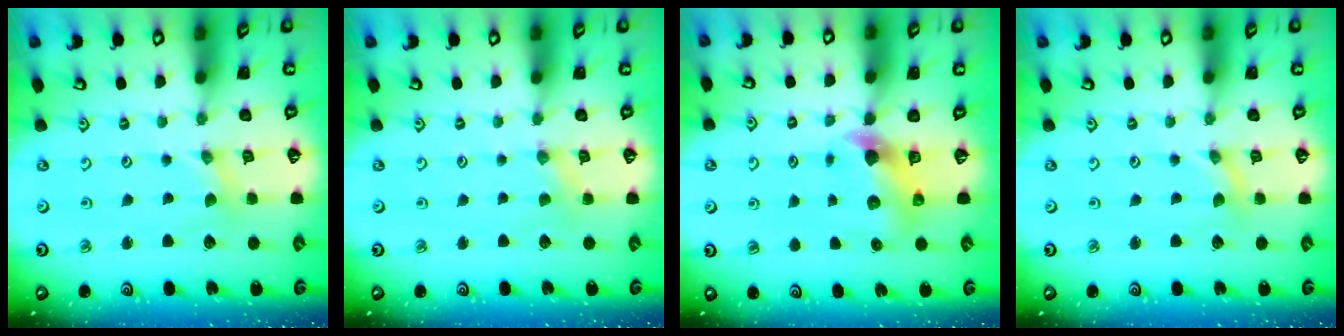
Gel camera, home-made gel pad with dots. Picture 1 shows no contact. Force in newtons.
{"total": 2.3, "press": 2.3, "slide": 0.3}
{"total": 6.8, "press": 6.8, "slide": 0.5}
{"total": 0.0}